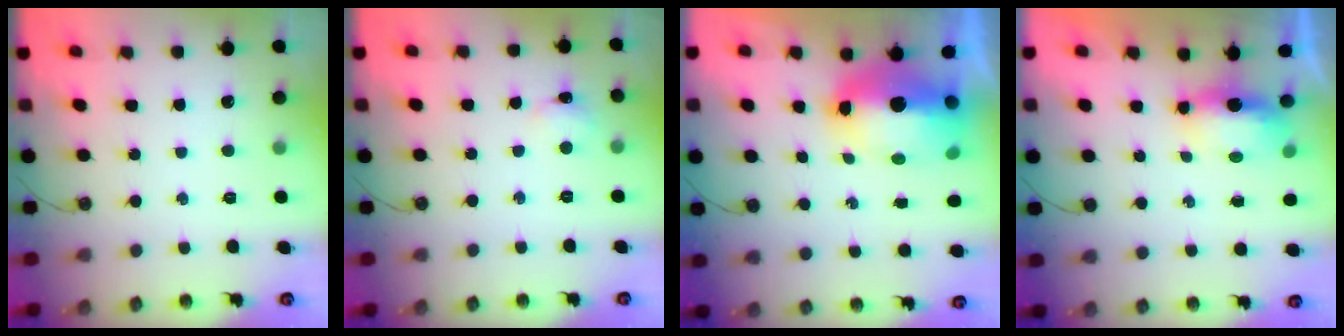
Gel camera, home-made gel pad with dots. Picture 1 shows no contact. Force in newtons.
{"total": 3.2, "press": 3.2, "slide": 0.6}
{"total": 14.7, "press": 14.6, "slide": 1.9}
{"total": 9.9, "press": 6.8, "slide": 7.2}